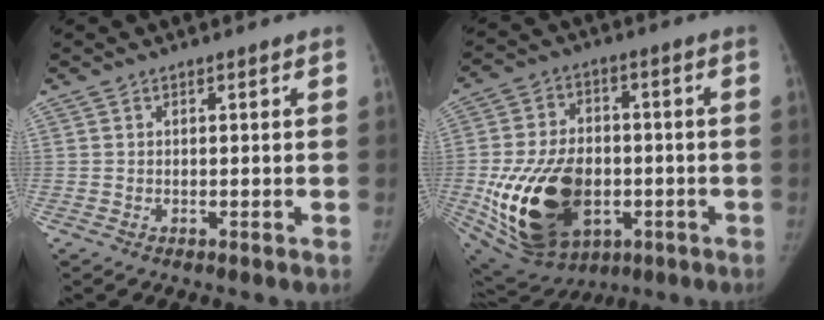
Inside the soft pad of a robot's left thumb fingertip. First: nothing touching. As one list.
[{"total": 23.2, "force": [-4.8, 15.4, 16.6], "torque": [-0.292, 0.000, -0.052]}]